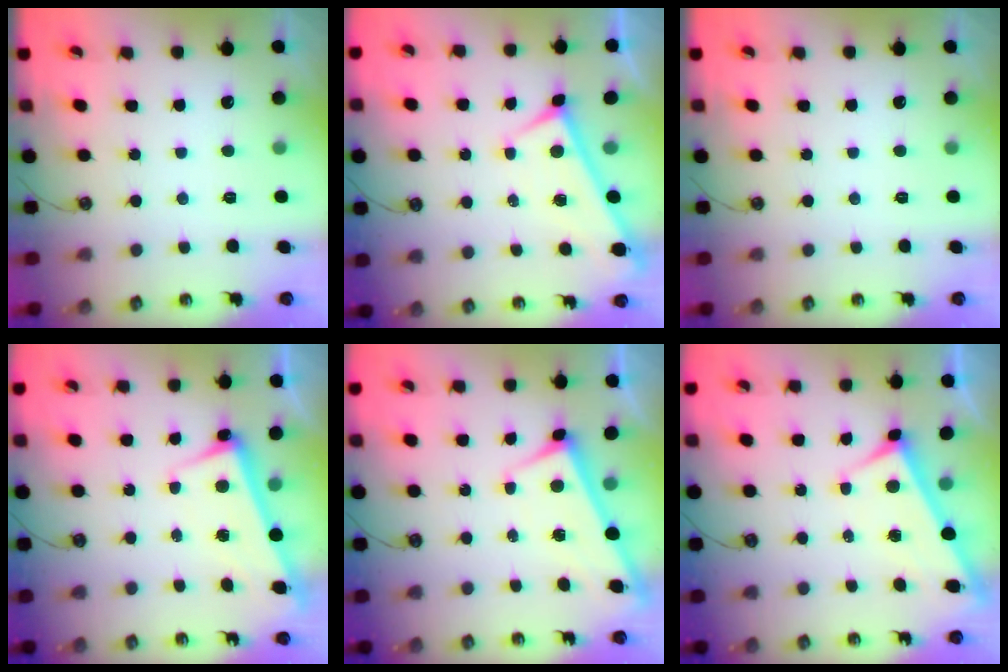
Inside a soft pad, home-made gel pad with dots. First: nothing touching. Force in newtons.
{"total": 0.0}
{"total": 0.0}
{"total": 2.6, "press": 2.4, "slide": 1.0}
{"total": 2.8, "press": 2.8, "slide": 0.3}
{"total": 3.9, "press": 3.9, "slide": 0.2}